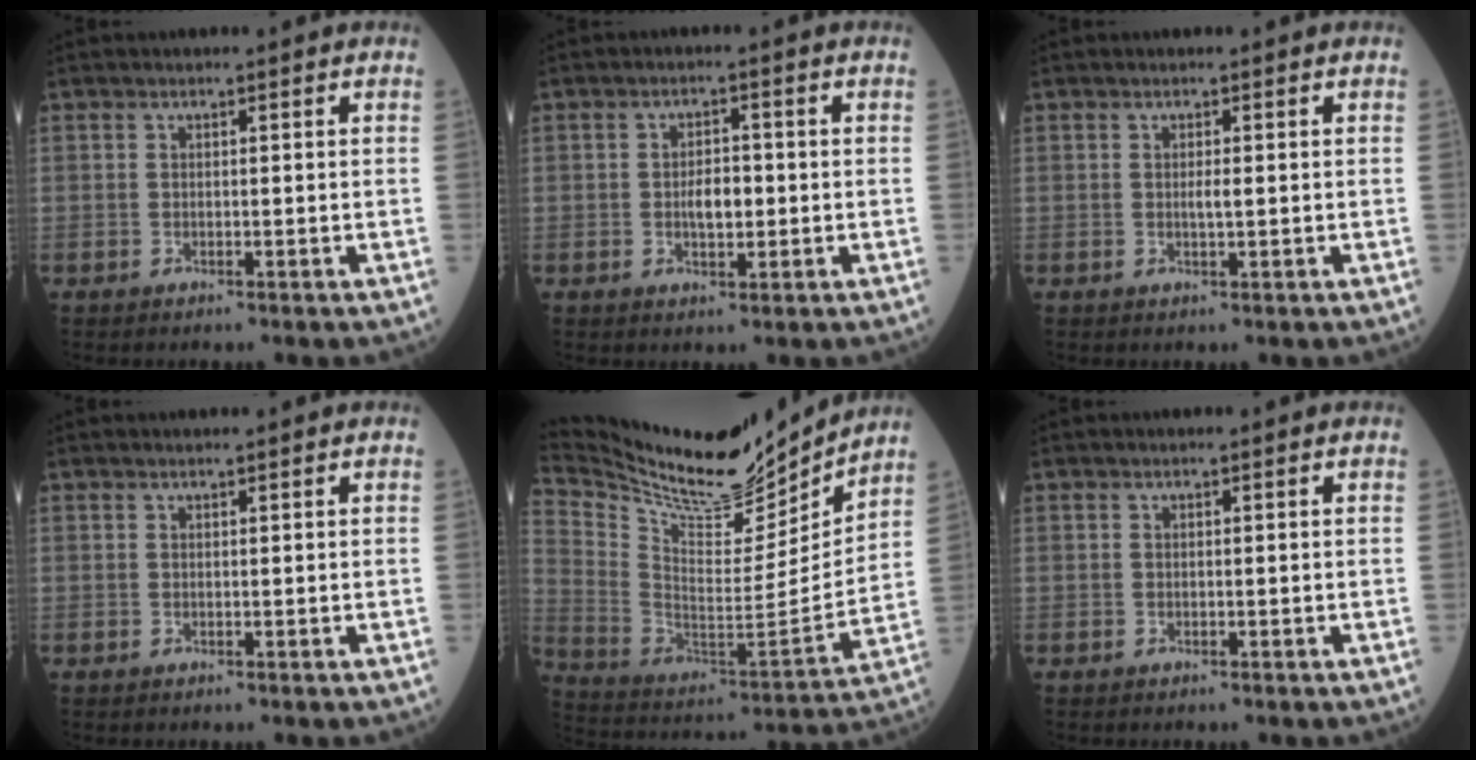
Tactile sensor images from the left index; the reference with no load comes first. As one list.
[{"total": 3.4, "force": [-0.2, 1.5, 3.0], "torque": [-0.054, 0.002, -0.004]}, {"total": 1.0, "force": [0.2, 0.0, 1.0], "torque": [-0.023, -0.002, 0.004]}, {"total": 0.8, "force": [0.8, -0.1, 0.2], "torque": [-0.008, 0.004, 0.016]}, {"total": 21.7, "force": [20.2, 3.7, 7.0], "torque": [-0.146, -0.042, 0.331]}, {"total": 0.0}]